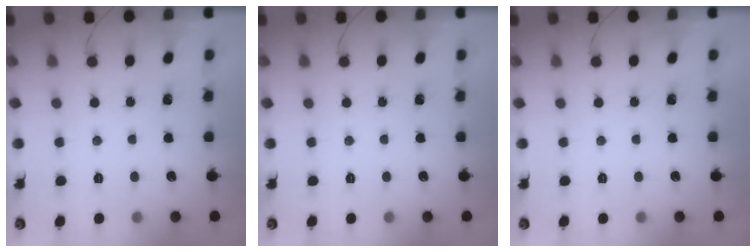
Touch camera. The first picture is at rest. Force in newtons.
{"total": 0.0}
{"total": 0.0}